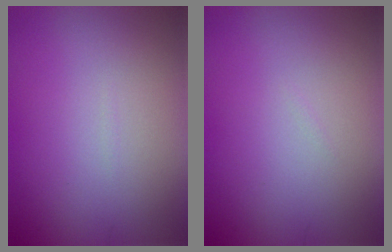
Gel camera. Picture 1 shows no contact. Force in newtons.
{"total": 0.0}